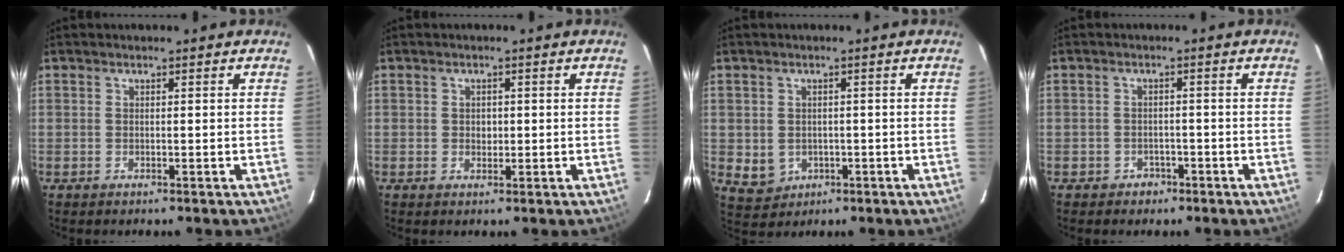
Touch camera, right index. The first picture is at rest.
{"total": 1.5, "force": [0.0, 1.4, 0.6], "torque": [-0.006, 0.002, 0.000]}
{"total": 4.7, "force": [-0.8, 4.3, 1.7], "torque": [-0.044, 0.002, 0.007]}
{"total": 3.2, "force": [-1.8, 2.6, 0.4], "torque": [-0.017, 0.010, -0.021]}